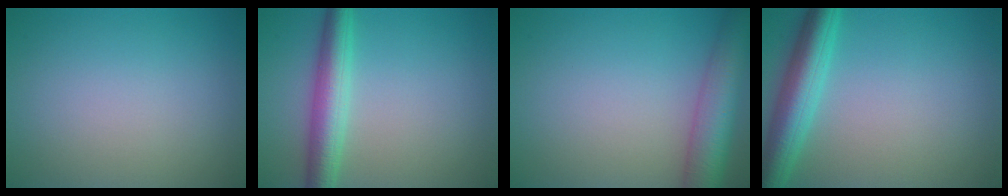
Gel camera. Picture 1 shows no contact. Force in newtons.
{"total": 4.6, "press": 4.6, "slide": 0.1}
{"total": 6.5, "press": 6.5, "slide": 0.3}
{"total": 5.6, "press": 5.6, "slide": 0.3}